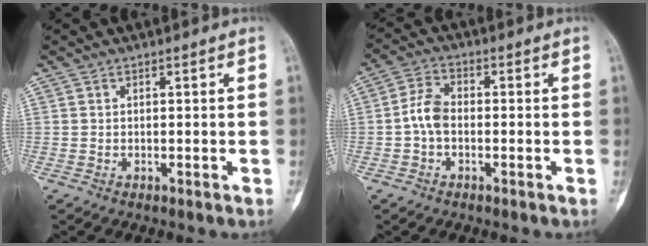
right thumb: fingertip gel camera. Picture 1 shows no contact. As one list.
[{"total": 5.3, "force": [-0.9, 3.4, 3.9], "torque": [-0.075, 0.018, -0.027]}]